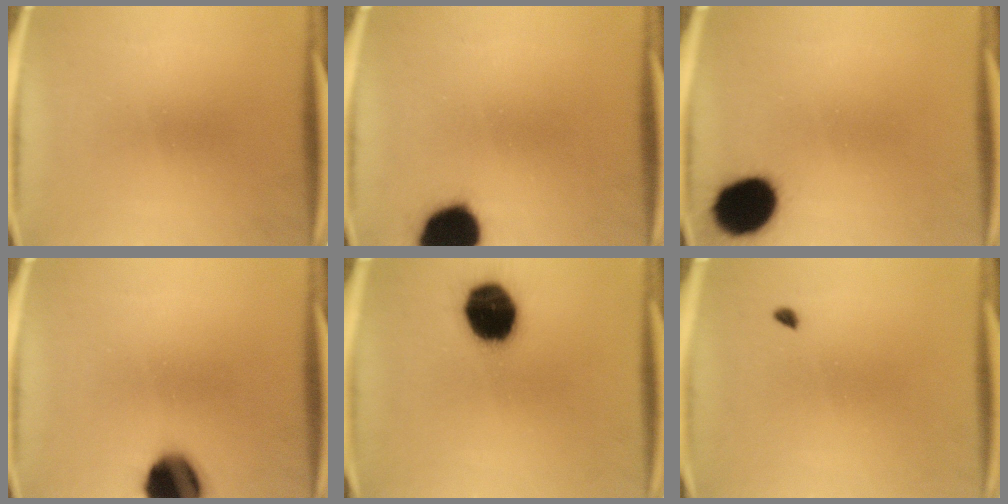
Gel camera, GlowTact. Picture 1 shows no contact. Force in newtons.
{"total": 15.8}
{"total": 14.6}
{"total": 14.1}
{"total": 16.8}
{"total": 0.8}